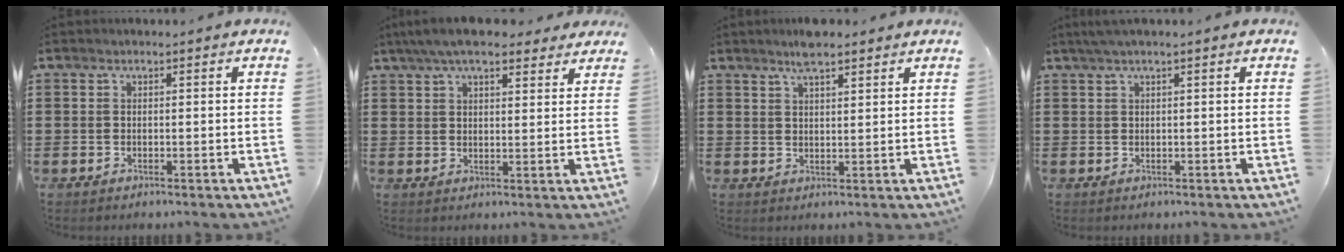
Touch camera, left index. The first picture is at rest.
{"total": 7.2, "force": [5.9, 1.8, 3.7], "torque": [-0.079, -0.005, 0.107]}
{"total": 4.2, "force": [3.4, 0.8, 2.4], "torque": [-0.053, 0.001, 0.061]}
{"total": 1.3, "force": [0.8, 0.0, 1.0], "torque": [-0.019, 0.000, 0.015]}